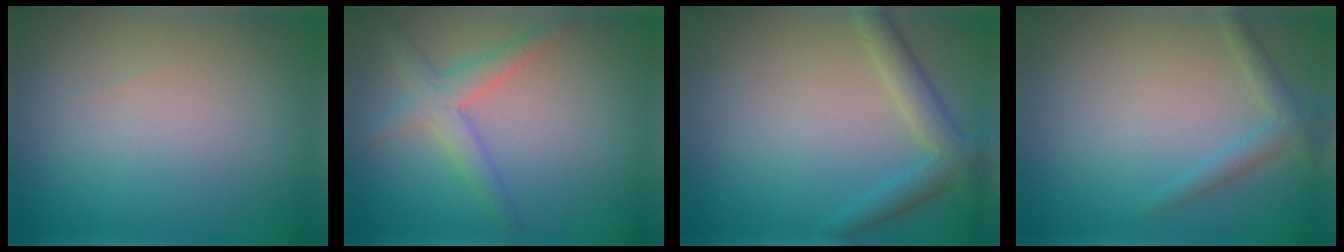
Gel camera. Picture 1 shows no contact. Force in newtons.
{"total": 2.7, "press": 2.7, "slide": 0.1}
{"total": 3.0, "press": 3.0, "slide": 0.1}
{"total": 1.7, "press": 1.7, "slide": 0.1}